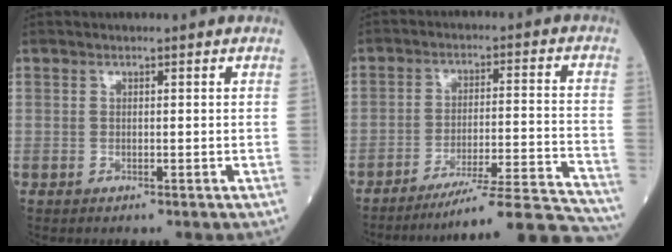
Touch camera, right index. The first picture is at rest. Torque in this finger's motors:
{"motor_torque": [-0.24, -0.60, 0.14, 0.03]}